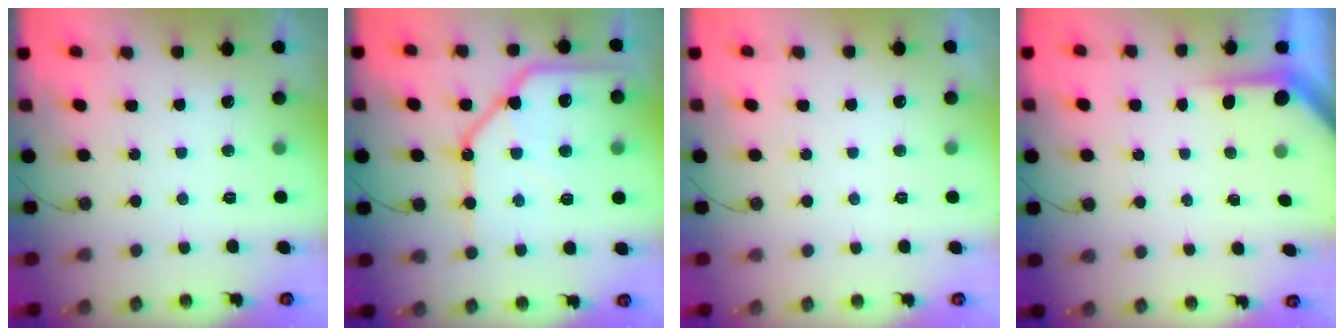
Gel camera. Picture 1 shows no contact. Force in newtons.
{"total": 18.9, "press": 18.8, "slide": 2.0}
{"total": 0.0}
{"total": 3.5, "press": 3.5, "slide": 0.4}